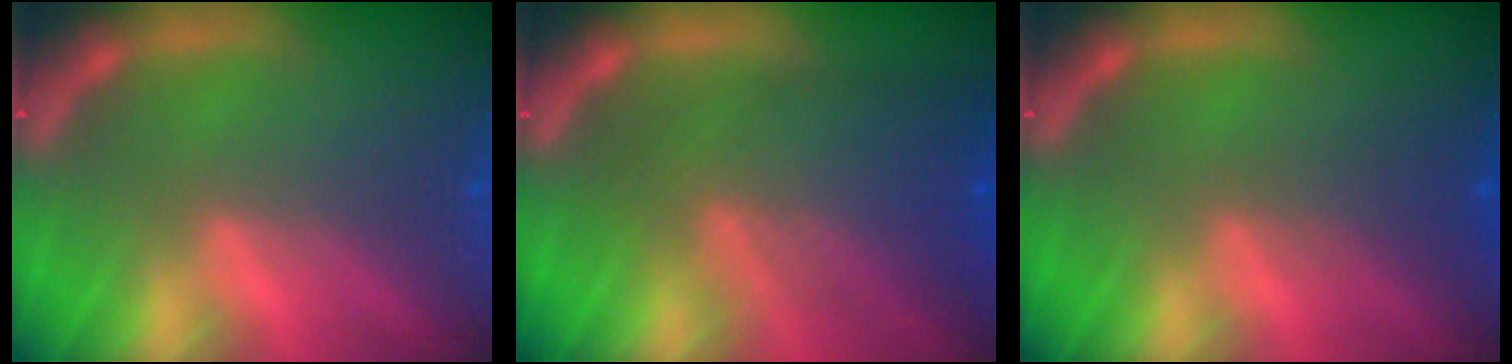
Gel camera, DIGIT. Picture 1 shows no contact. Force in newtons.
{"total": 8.0}
{"total": 2.0}